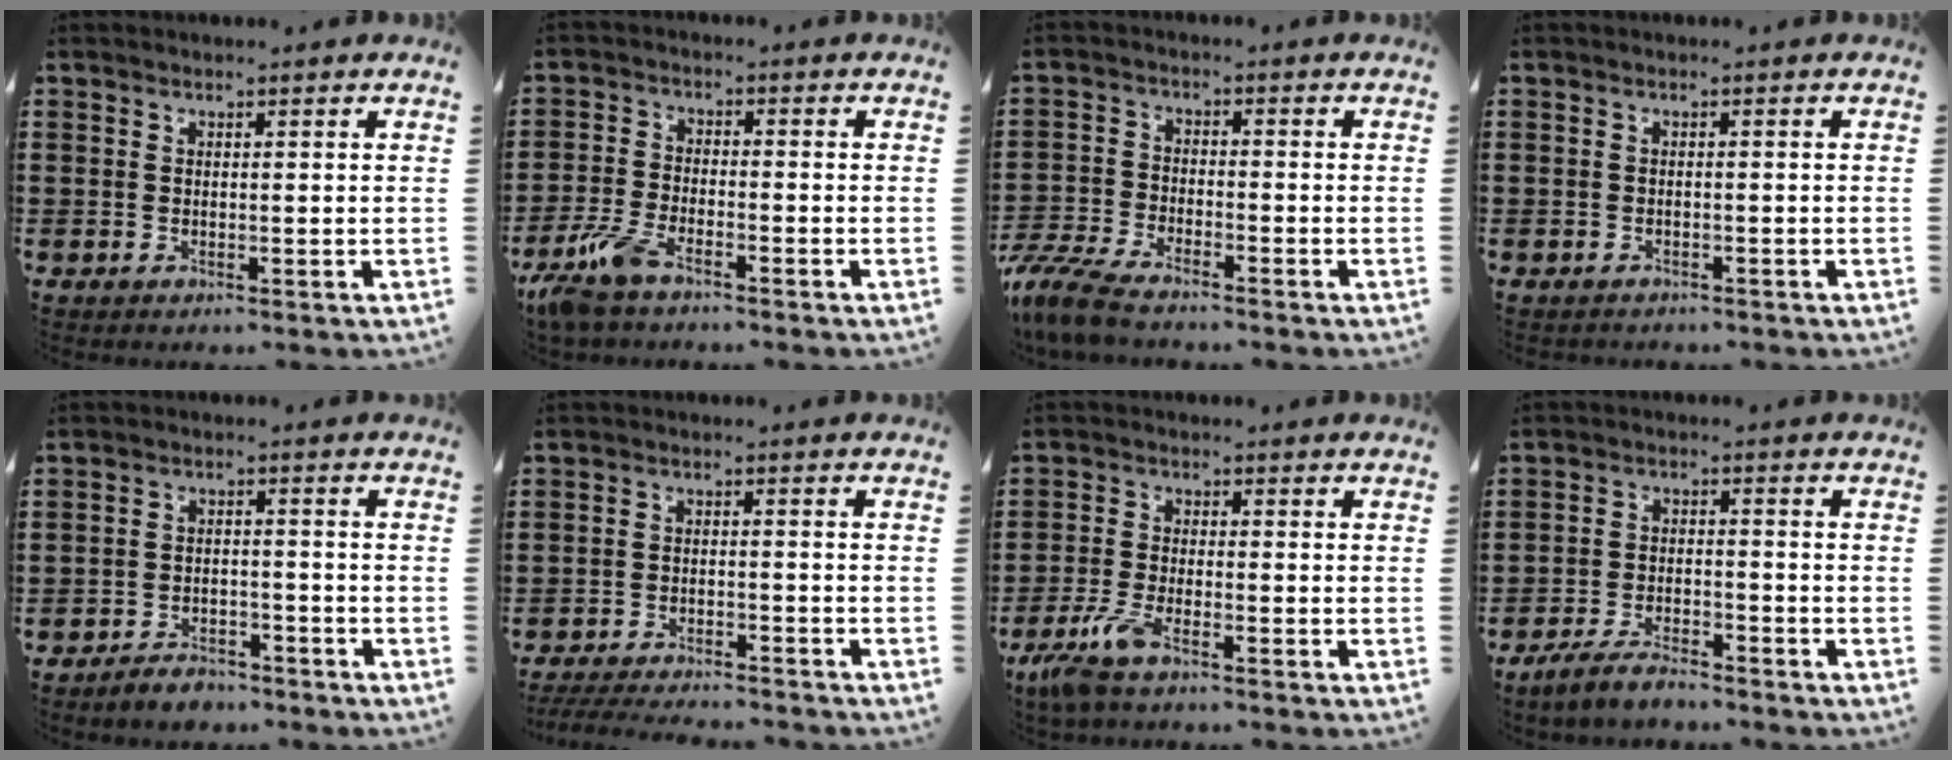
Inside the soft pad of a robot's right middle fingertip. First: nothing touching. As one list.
[{"total": 5.9, "force": [-4.4, 1.5, 3.6], "torque": [-0.098, -0.010, -0.090]}, {"total": 6.2, "force": [-5.6, 1.0, 2.5], "torque": [-0.079, -0.007, -0.117]}, {"total": 0.9, "force": [-0.9, 0.3, 0.0], "torque": [-0.003, 0.002, -0.020]}, {"total": 3.3, "force": [-3.2, 0.8, 0.3], "torque": [-0.010, 0.006, -0.067]}, {"total": 4.0, "force": [-3.9, 0.3, 0.7], "torque": [-0.018, -0.001, -0.083]}, {"total": 5.3, "force": [-3.7, 0.9, 3.7], "torque": [-0.101, -0.016, -0.077]}, {"total": 4.4, "force": [-3.9, 0.9, 1.8], "torque": [-0.044, 0.002, -0.079]}]